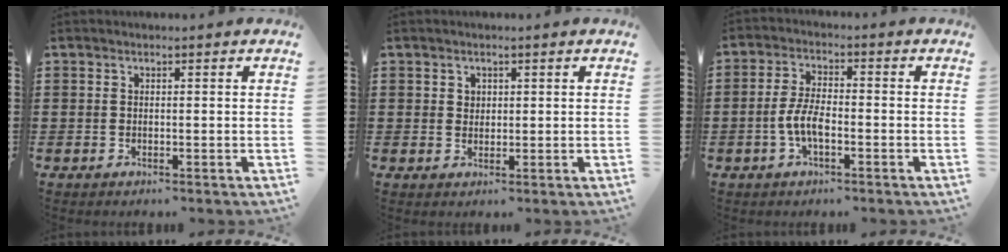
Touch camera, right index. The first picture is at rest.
{"total": 1.3, "force": [0.7, 1.1, 0.2], "torque": [-0.008, 0.005, 0.013]}
{"total": 4.9, "force": [-1.7, 1.9, 4.2], "torque": [-0.101, -0.003, -0.038]}